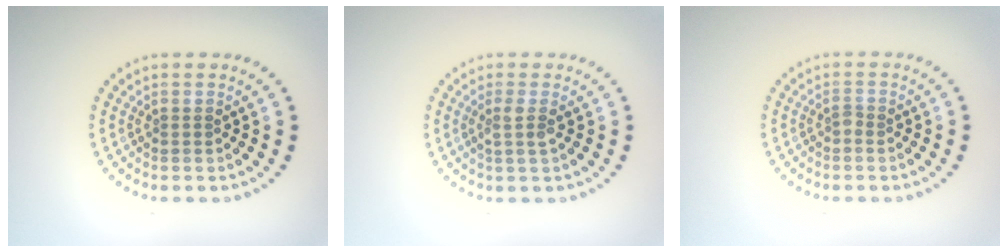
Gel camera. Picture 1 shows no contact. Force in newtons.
{"total": 1.5, "press": 1.1, "slide": 0.9}
{"total": 0.7, "press": 0.6, "slide": 0.4}